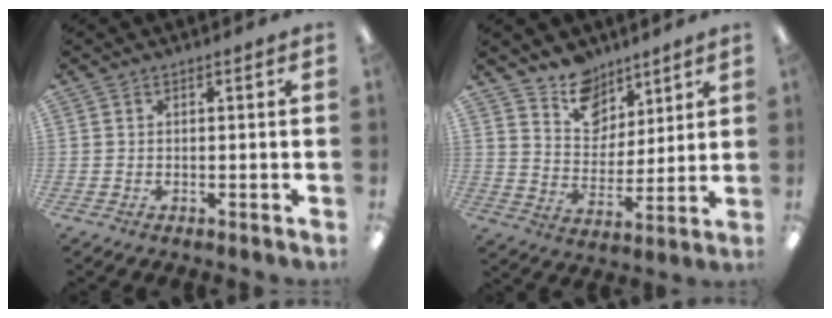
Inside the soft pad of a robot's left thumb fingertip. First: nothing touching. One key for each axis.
{"total": 11.5, "fx": 8.7, "fy": 7.2, "fz": 2.3, "tx": -0.039, "ty": -0.059, "tz": 0.167}